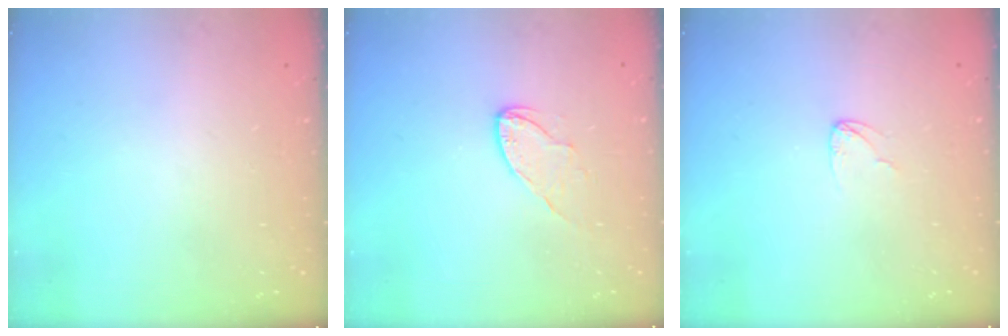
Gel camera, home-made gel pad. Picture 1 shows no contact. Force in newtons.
{"total": 6.3, "press": 6.3, "slide": 0.2}
{"total": 2.3, "press": 2.3, "slide": 0.1}